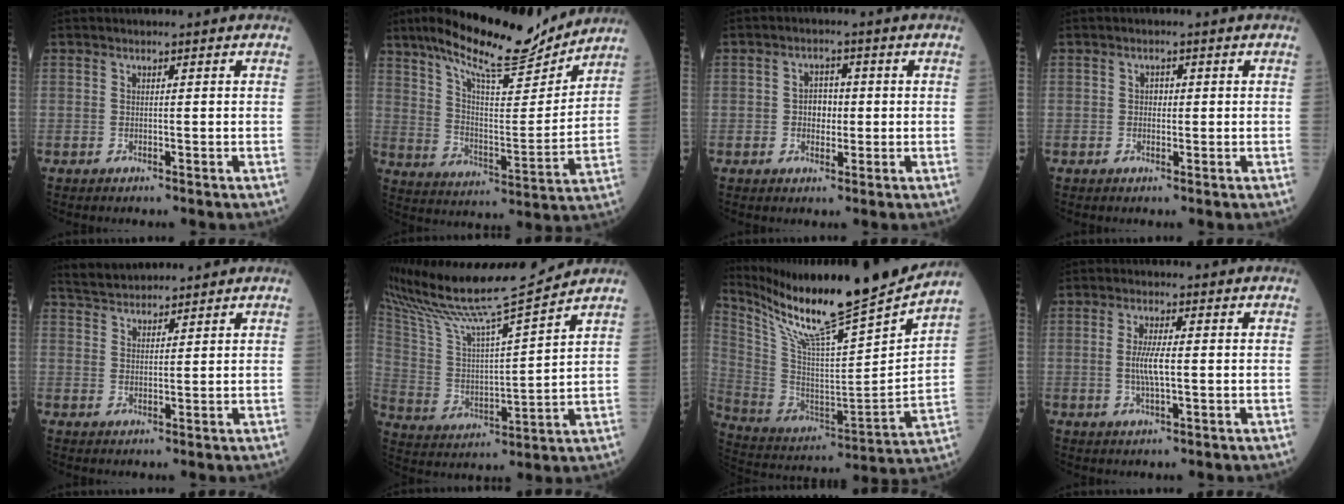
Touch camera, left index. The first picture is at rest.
{"total": 17.5, "force": [14.9, 2.6, 8.8], "torque": [-0.151, -0.002, 0.243]}
{"total": 3.4, "force": [-0.1, 2.4, 2.4], "torque": [-0.038, 0.010, -0.002]}
{"total": 1.3, "force": [0.1, 1.0, 0.9], "torque": [-0.013, 0.004, 0.000]}
{"total": 5.1, "force": [4.9, 1.0, 1.1], "torque": [-0.026, 0.029, 0.092]}
{"total": 15.3, "force": [14.2, -1.6, 5.5], "torque": [-0.126, -0.014, 0.260]}
{"total": 23.6, "force": [20.6, -1.2, 11.5], "torque": [-0.217, -0.058, 0.339]}
{"total": 4.3, "force": [-0.2, 0.7, 4.3], "torque": [-0.092, -0.004, -0.004]}